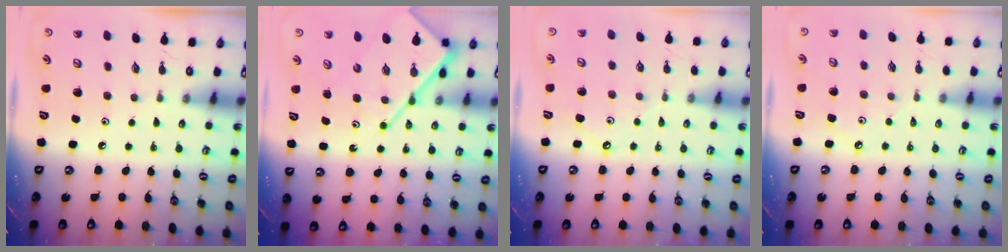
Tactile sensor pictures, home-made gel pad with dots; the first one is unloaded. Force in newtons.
{"total": 12.3, "press": 12.2, "slide": 1.3}
{"total": 2.5, "press": 2.5, "slide": 0.4}
{"total": 1.7, "press": 1.7, "slide": 0.3}